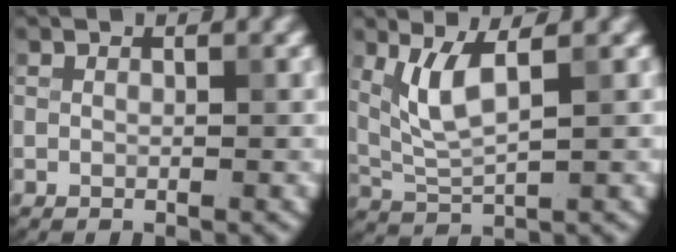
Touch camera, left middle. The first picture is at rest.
{"total": 3.9, "force": [1.5, 1.0, 3.5], "torque": [-0.086, -0.005, 0.038]}